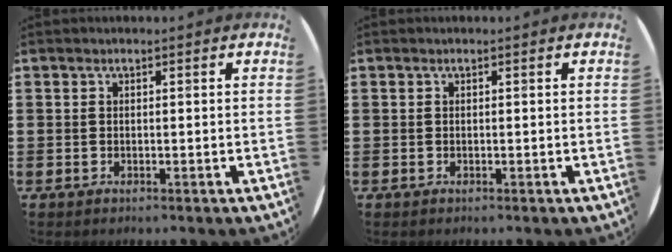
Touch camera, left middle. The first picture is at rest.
{"total": 0.0}